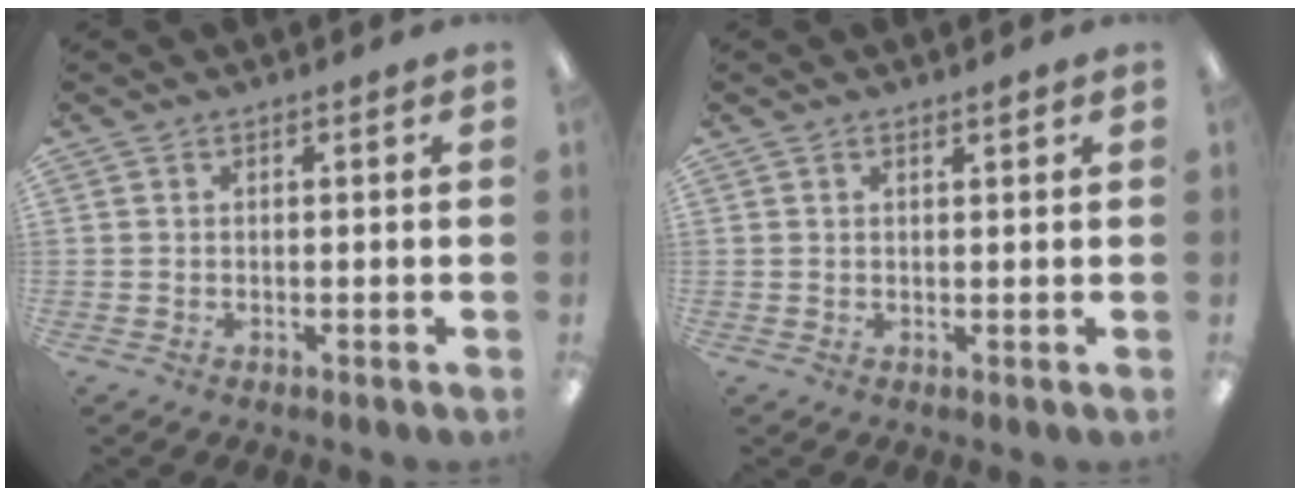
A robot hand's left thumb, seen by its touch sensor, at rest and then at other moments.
{"total": 1.1, "force": [0.9, 0.3, 0.5], "torque": [-0.011, 0.000, 0.016]}